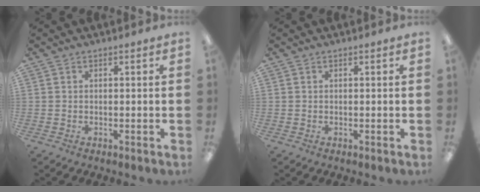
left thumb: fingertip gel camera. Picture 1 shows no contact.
{"total": 0.0}